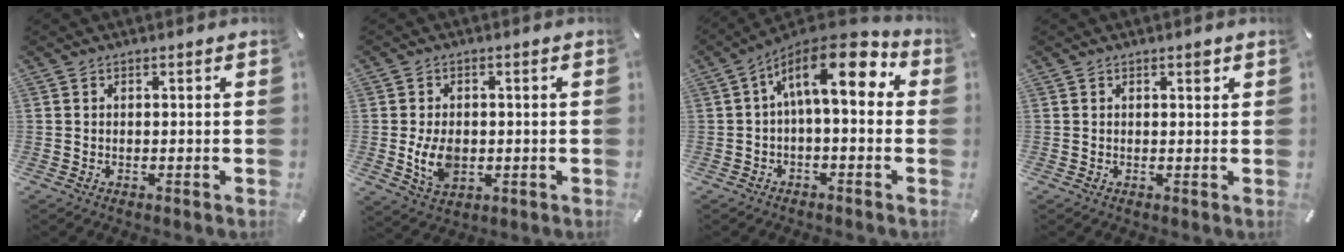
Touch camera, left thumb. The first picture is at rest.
{"total": 7.3, "force": [-0.8, 5.1, 5.2], "torque": [-0.116, -0.005, -0.015]}
{"total": 14.2, "force": [4.5, 6.2, 11.9], "torque": [-0.200, -0.024, 0.070]}
{"total": 1.5, "force": [0.8, 0.7, 1.0], "torque": [-0.014, -0.001, 0.013]}